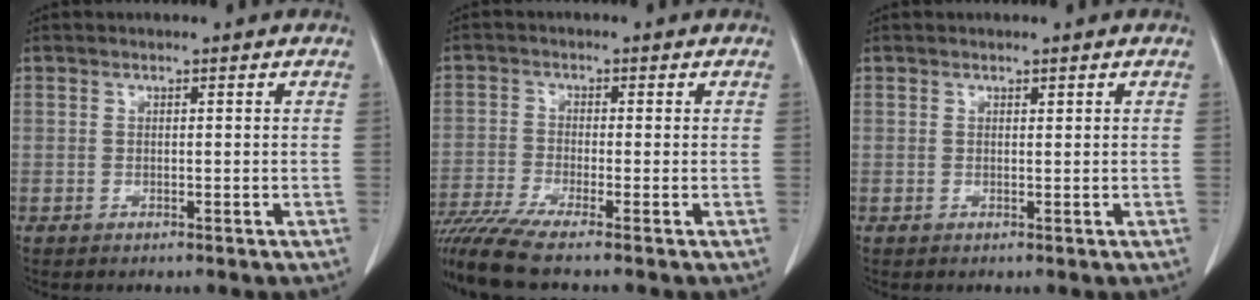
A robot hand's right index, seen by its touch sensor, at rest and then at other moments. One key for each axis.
{"total": 8.0, "fx": -6.7, "fy": -1.0, "fz": 4.3, "tx": -0.079, "ty": -0.020, "tz": -0.119}
{"total": 0.0}